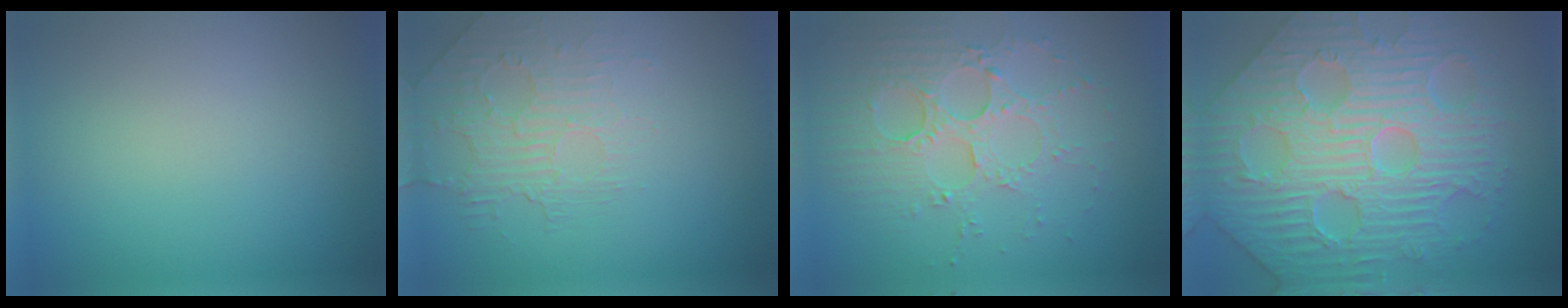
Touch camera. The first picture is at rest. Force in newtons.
{"total": 2.1, "press": 1.2, "slide": 1.7}
{"total": 4.1, "press": 3.9, "slide": 1.3}
{"total": 9.6, "press": 7.6, "slide": 5.8}